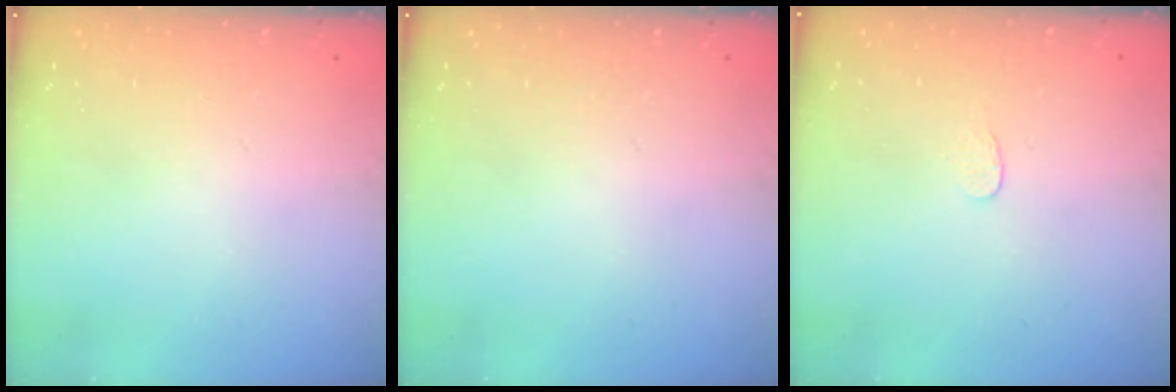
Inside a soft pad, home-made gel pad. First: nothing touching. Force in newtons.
{"total": 0.0}
{"total": 3.0, "press": 3.0, "slide": 0.2}